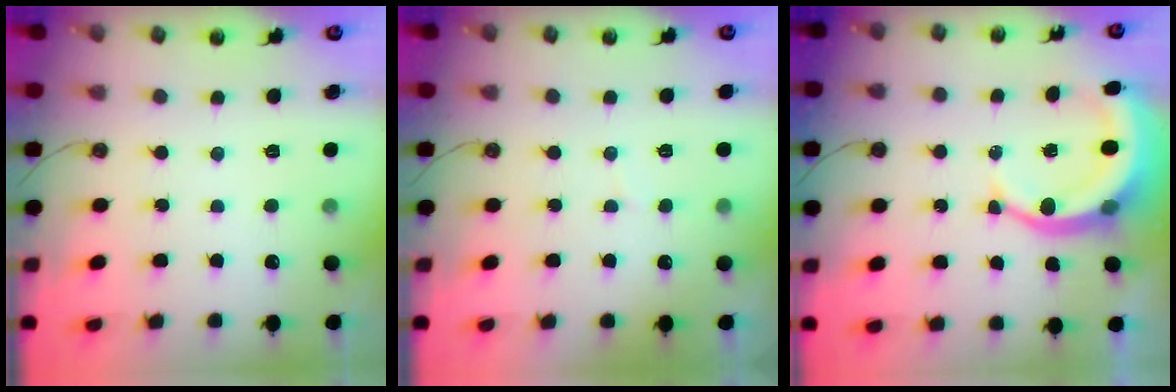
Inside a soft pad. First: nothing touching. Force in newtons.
{"total": 2.7, "press": 2.4, "slide": 1.2}
{"total": 10.0, "press": 9.9, "slide": 1.1}